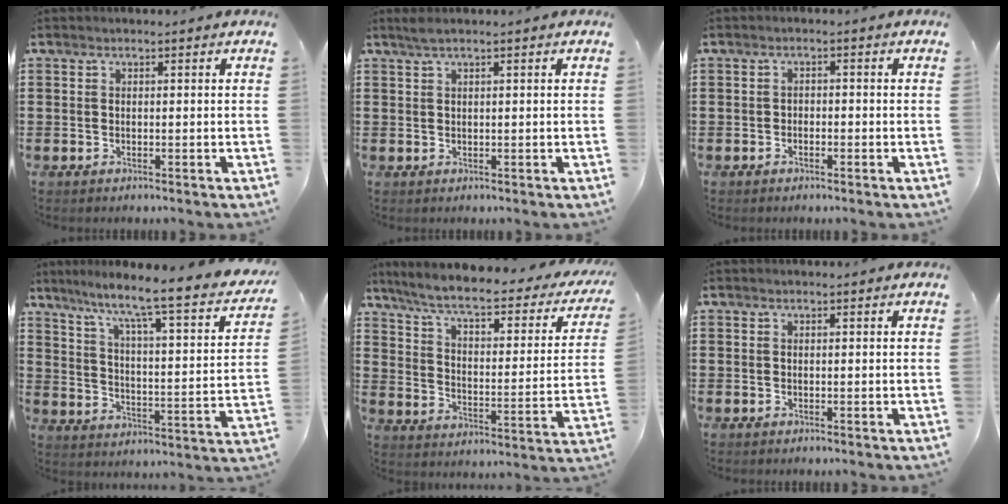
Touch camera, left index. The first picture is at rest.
{"total": 1.0, "force": [0.5, 0.0, 0.9], "torque": [-0.018, 0.000, 0.009]}
{"total": 1.2, "force": [-1.1, 0.4, 0.0], "torque": [-0.007, 0.001, -0.024]}
{"total": 5.9, "force": [4.8, -0.7, 3.4], "torque": [-0.083, -0.056, 0.062]}
{"total": 6.5, "force": [5.4, 0.7, 3.6], "torque": [-0.092, -0.038, 0.087]}
{"total": 0.0}